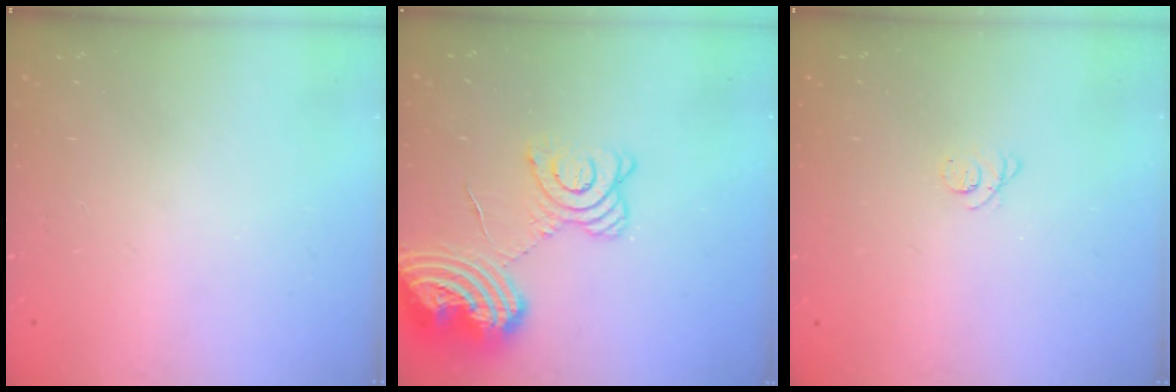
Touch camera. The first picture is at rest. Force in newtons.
{"total": 16.7, "press": 16.6, "slide": 1.2}
{"total": 2.4, "press": 2.3, "slide": 0.3}